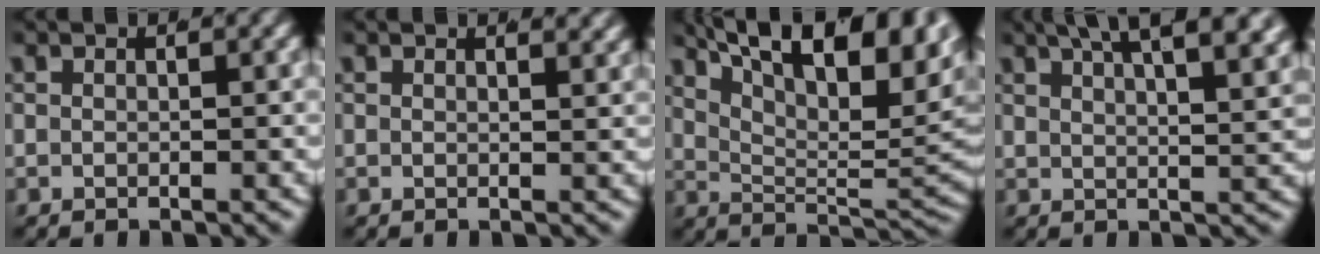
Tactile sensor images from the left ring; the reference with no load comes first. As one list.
[{"total": 1.5, "force": [1.3, 0.1, 0.7], "torque": [-0.003, 0.000, 0.017]}, {"total": 10.5, "force": [4.7, 4.4, 8.3], "torque": [-0.116, -0.002, 0.077]}, {"total": 7.6, "force": [5.4, 2.0, 5.0], "torque": [-0.063, 0.014, 0.083]}]